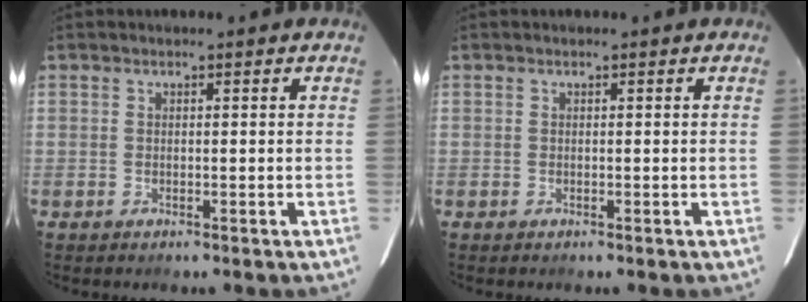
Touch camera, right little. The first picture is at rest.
{"total": 0.0}